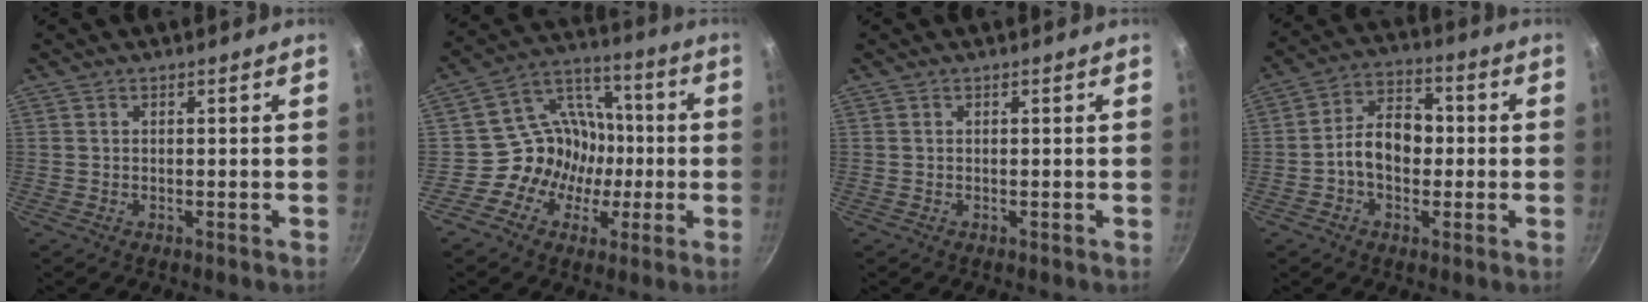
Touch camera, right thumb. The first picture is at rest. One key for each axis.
{"total": 12.3, "fx": -2.9, "fy": 11.4, "fz": 3.5, "tx": 0.005, "ty": 0.038, "tz": -0.069}
{"total": 0.0}
{"total": 9.7, "fx": -0.9, "fy": 6.9, "fz": 6.8, "tx": -0.076, "ty": 0.031, "tz": -0.028}